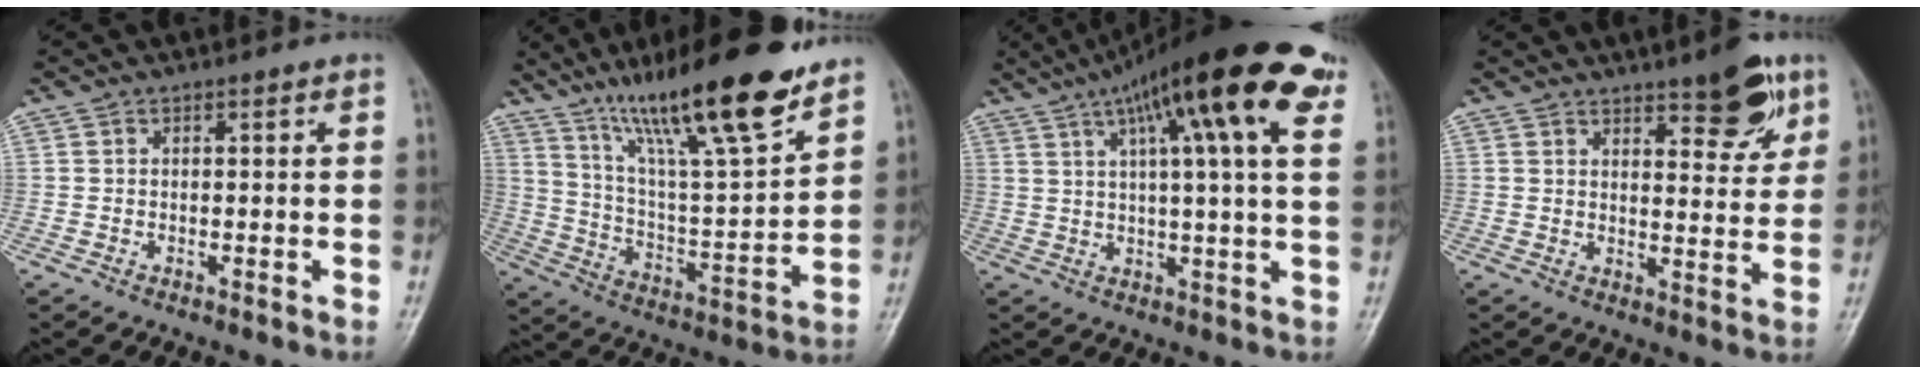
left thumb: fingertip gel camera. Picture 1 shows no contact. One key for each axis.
{"total": 23.1, "fx": 15.9, "fy": 4.0, "fz": 16.3, "tx": -0.251, "ty": -0.064, "tz": 0.274}
{"total": 21.6, "fx": 11.1, "fy": 3.8, "fz": 18.1, "tx": -0.271, "ty": 0.003, "tz": 0.157}
{"total": 9.2, "fx": 5.8, "fy": 3.3, "fz": 6.4, "tx": -0.059, "ty": -0.035, "tz": 0.081}